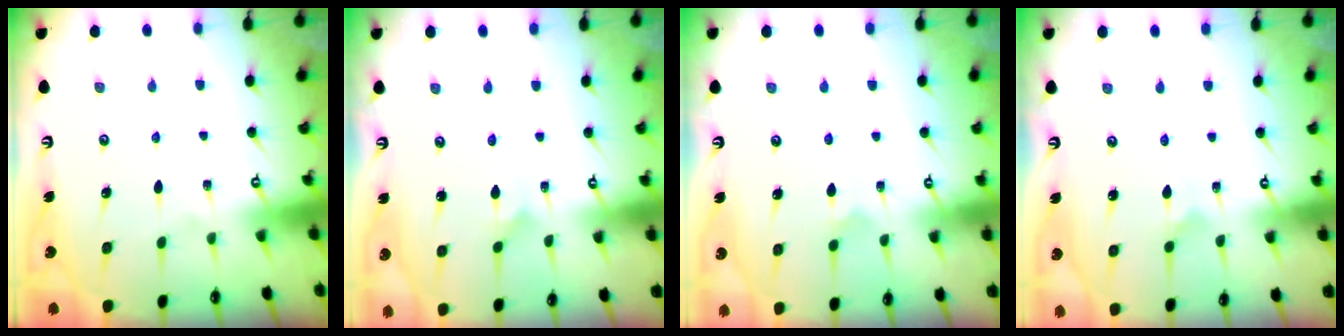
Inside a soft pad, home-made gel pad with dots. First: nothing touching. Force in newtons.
{"total": 2.3, "press": 2.3, "slide": 0.1}
{"total": 4.0, "press": 4.0, "slide": 0.3}
{"total": 3.0, "press": 3.0, "slide": 0.3}